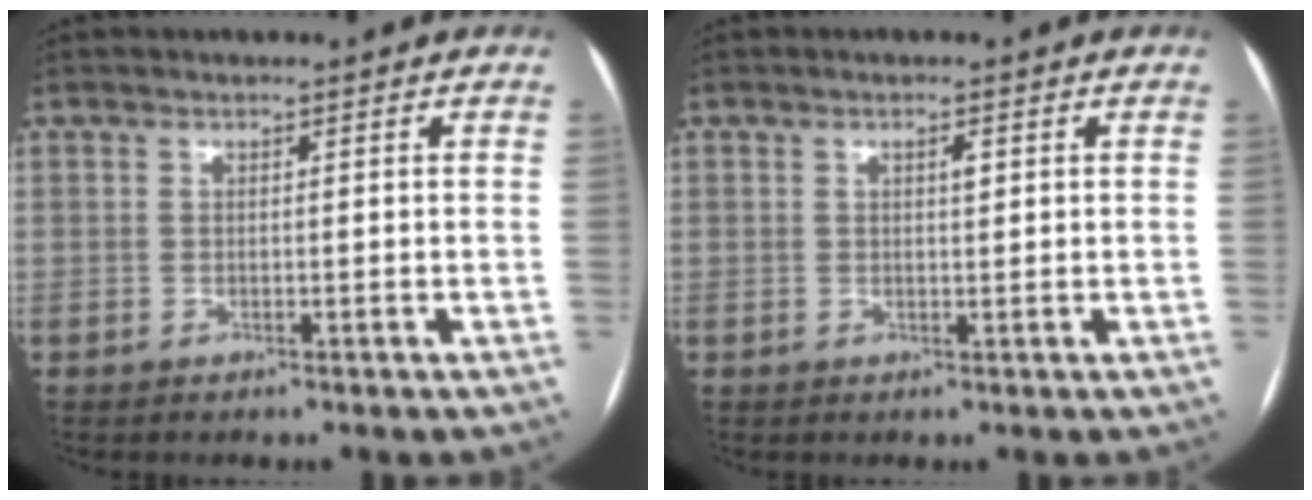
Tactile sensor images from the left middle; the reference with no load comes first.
{"total": 1.3, "force": [0.5, 0.3, 1.1], "torque": [-0.018, 0.001, 0.007]}